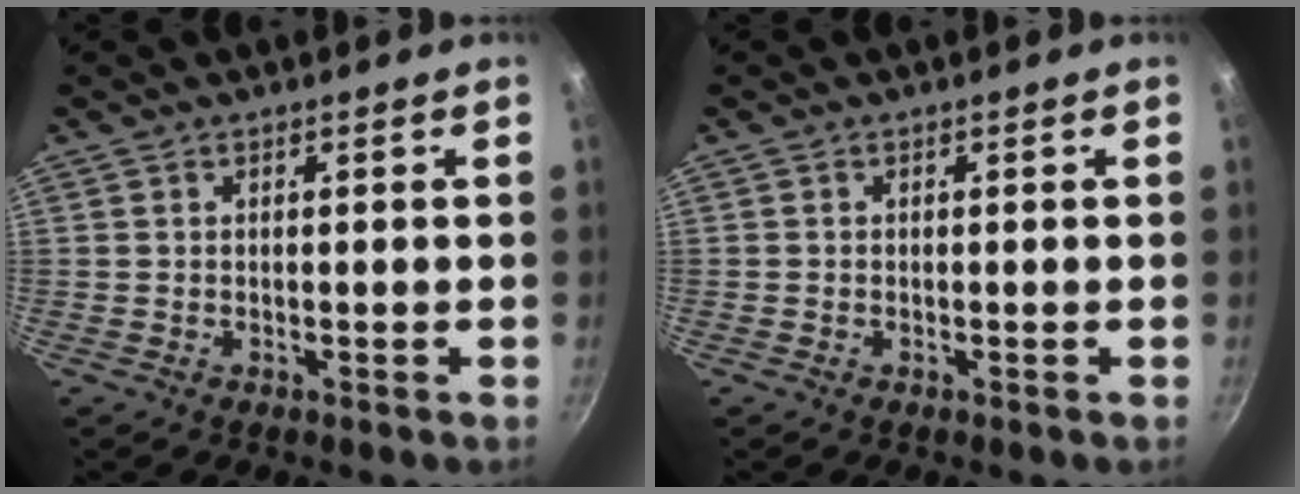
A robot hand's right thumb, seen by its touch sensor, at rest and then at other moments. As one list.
[{"total": 0.0}]